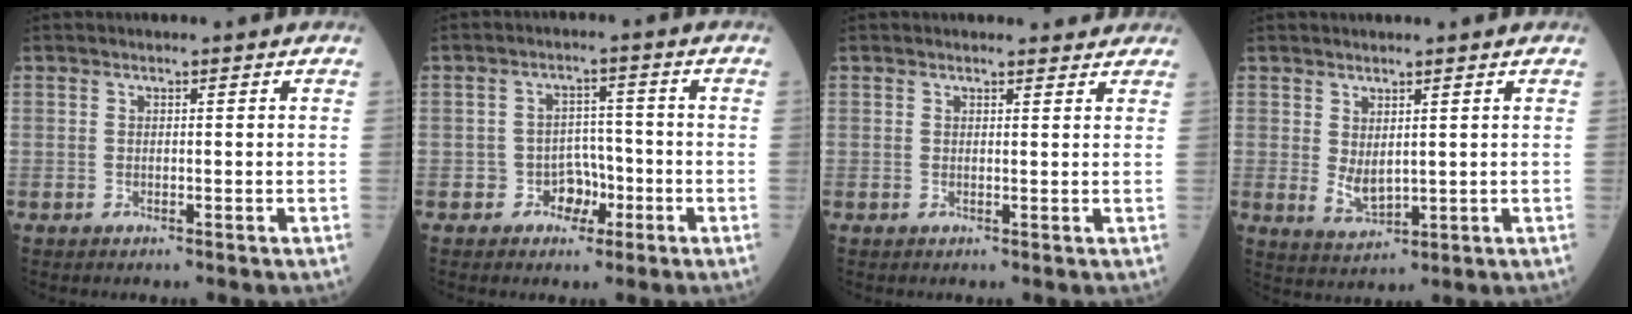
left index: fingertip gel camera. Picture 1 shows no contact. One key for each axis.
{"total": 3.9, "fx": -1.8, "fy": 3.3, "fz": 1.1, "tx": -0.010, "ty": 0.012, "tz": -0.026}
{"total": 2.8, "fx": 2.7, "fy": 0.7, "fz": 0.4, "tx": -0.009, "ty": 0.002, "tz": 0.025}
{"total": 3.7, "fx": 0.9, "fy": 1.7, "fz": 3.1, "tx": -0.070, "ty": -0.002, "tz": 0.031}